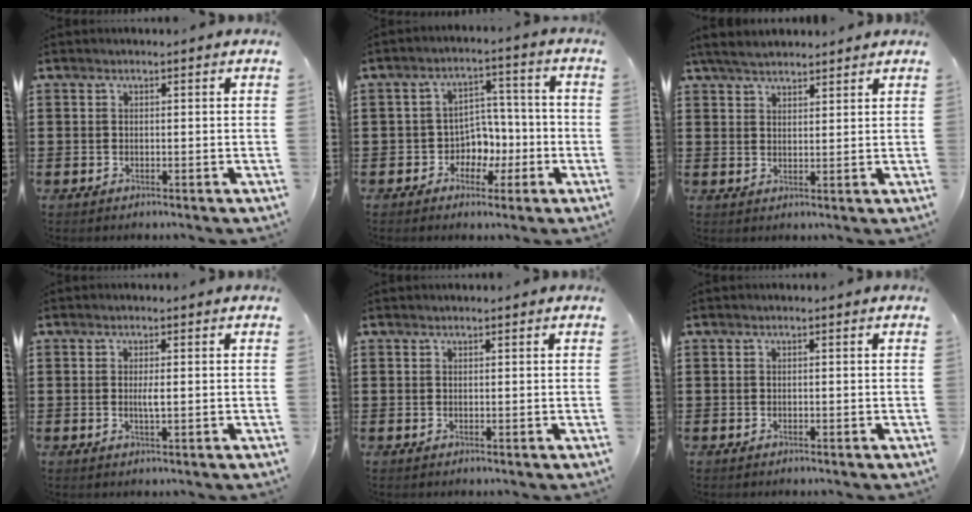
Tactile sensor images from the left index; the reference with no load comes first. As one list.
[{"total": 5.5, "force": [-1.6, 4.8, 2.2], "torque": [-0.047, 0.006, -0.031]}, {"total": 4.0, "force": [3.7, 0.8, 1.3], "torque": [-0.036, -0.002, 0.070]}, {"total": 1.7, "force": [0.0, 0.2, 1.7], "torque": [-0.032, -0.004, -0.002]}, {"total": 0.5, "force": [0.5, 0.1, 0.1], "torque": [-0.003, 0.000, 0.011]}, {"total": 0.0}]